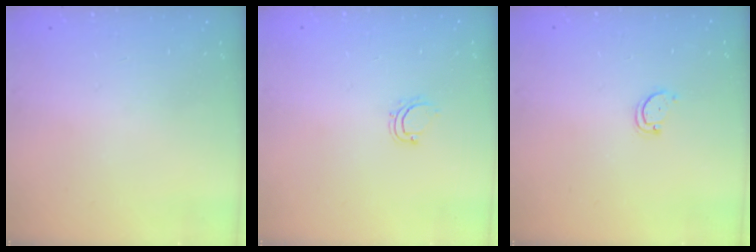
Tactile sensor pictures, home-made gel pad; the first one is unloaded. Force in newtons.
{"total": 4.3, "press": 4.2, "slide": 0.6}
{"total": 2.8, "press": 2.8, "slide": 0.3}